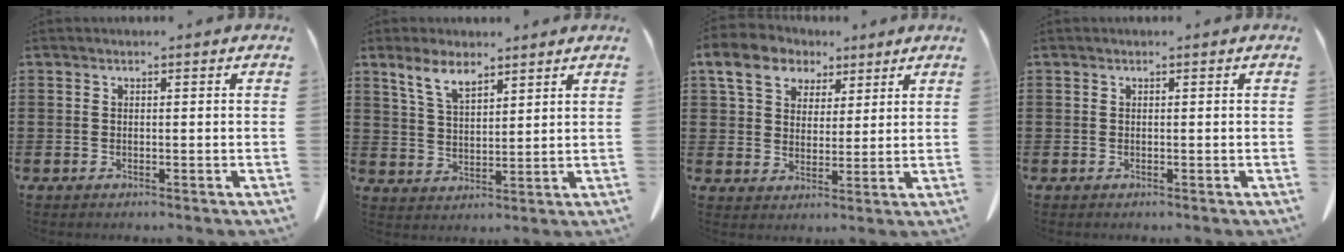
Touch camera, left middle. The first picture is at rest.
{"total": 6.1, "force": [4.4, 2.4, 3.5], "torque": [-0.082, -0.001, 0.081]}
{"total": 8.0, "force": [4.7, 5.5, 3.4], "torque": [-0.087, 0.003, 0.086]}
{"total": 0.0}